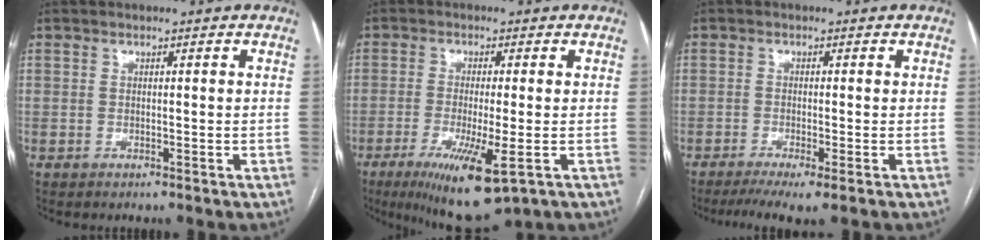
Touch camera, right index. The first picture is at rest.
{"total": 10.6, "force": [-4.7, 1.4, 9.4], "torque": [-0.163, -0.032, -0.072]}
{"total": 4.8, "force": [-3.1, 0.2, 3.7], "torque": [-0.057, -0.012, -0.053]}